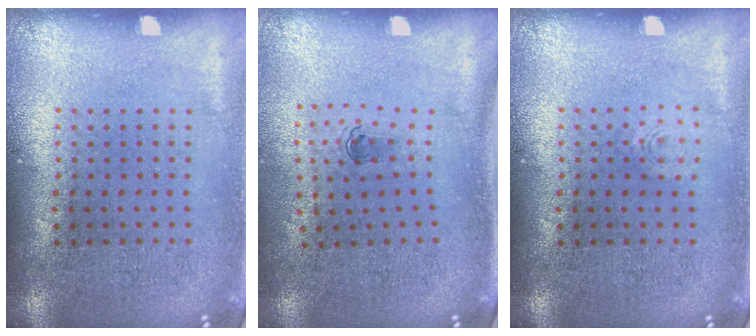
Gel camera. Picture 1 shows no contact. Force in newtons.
{"total": 0.6, "press": 0.3, "slide": 0.5}
{"total": 0.7, "press": 0.6, "slide": 0.2}